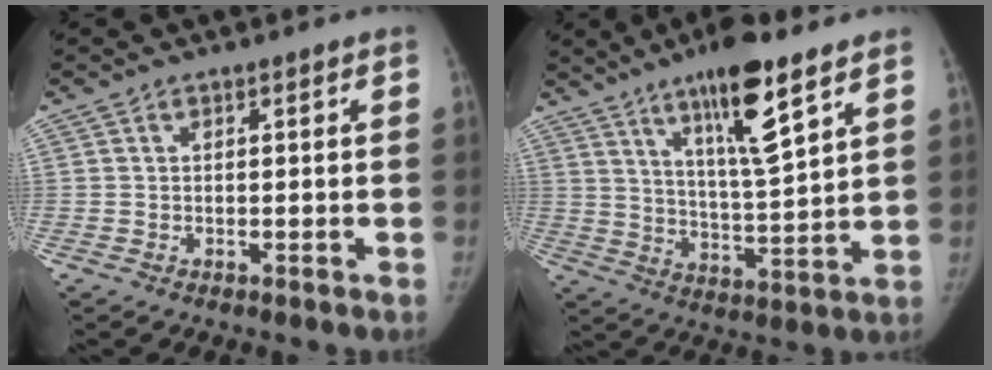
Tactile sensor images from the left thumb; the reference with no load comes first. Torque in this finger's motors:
{"motor_torque": [0.61, -0.13, 1.38, -1.33, 0.48]}